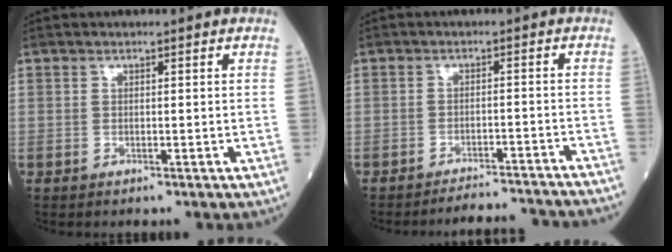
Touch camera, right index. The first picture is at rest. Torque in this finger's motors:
{"motor_torque": [0.06, -0.36, 0.35, 0.07]}